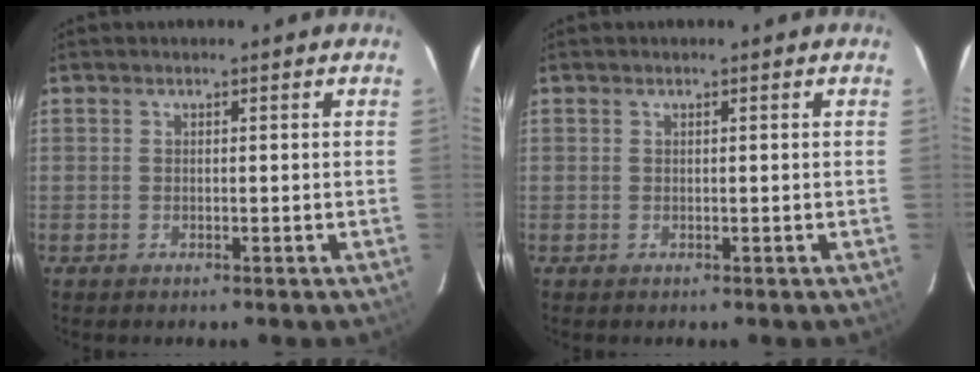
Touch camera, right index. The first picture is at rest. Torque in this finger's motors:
{"motor_torque": [-0.02, -0.05, 0.02, -0.01]}